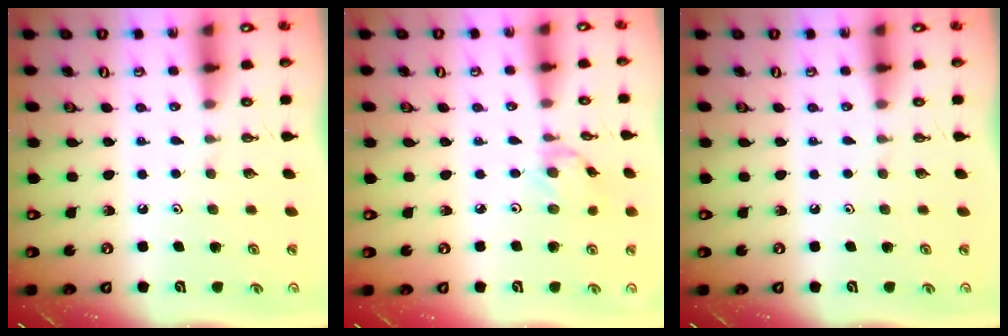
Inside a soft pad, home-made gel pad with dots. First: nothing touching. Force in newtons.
{"total": 0.9, "press": 0.8, "slide": 0.3}
{"total": 0.0}